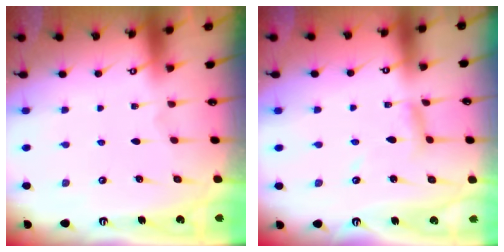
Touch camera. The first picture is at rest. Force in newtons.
{"total": 6.6, "press": 6.6, "slide": 0.5}